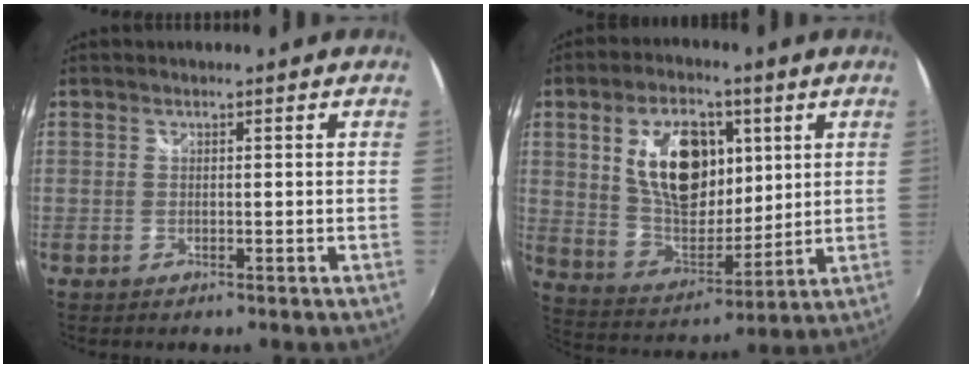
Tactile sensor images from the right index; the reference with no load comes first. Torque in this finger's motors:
{"motor_torque": [1.25, 0.89, 0.38, 0.09]}